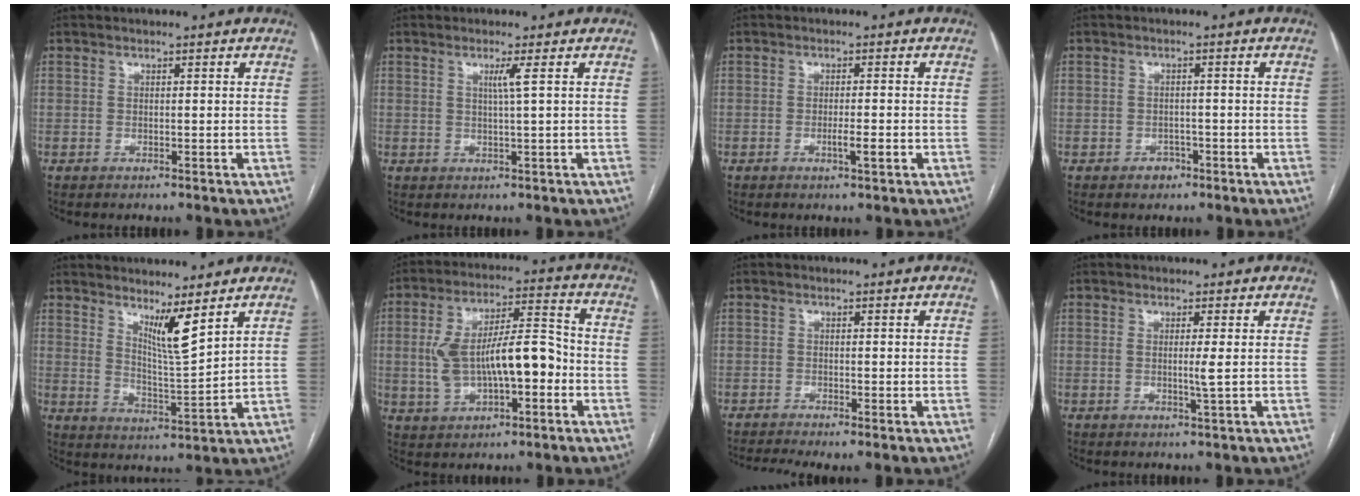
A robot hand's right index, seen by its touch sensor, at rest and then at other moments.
{"total": 2.0, "force": [0.7, -0.7, 1.7], "torque": [-0.035, -0.005, 0.015]}
{"total": 2.6, "force": [-0.9, 0.1, 2.5], "torque": [-0.042, -0.003, -0.015]}
{"total": 2.2, "force": [-1.2, 1.7, 0.6], "torque": [-0.005, 0.006, -0.016]}
{"total": 5.8, "force": [4.1, -0.4, 4.2], "torque": [-0.075, -0.027, 0.079]}
{"total": 13.8, "force": [-1.7, 5.0, 12.7], "torque": [-0.238, 0.033, -0.019]}
{"total": 3.8, "force": [-2.7, 0.5, 2.7], "torque": [-0.052, -0.006, -0.047]}
{"total": 2.0, "force": [0.0, -0.5, 1.9], "torque": [-0.032, -0.004, -0.002]}